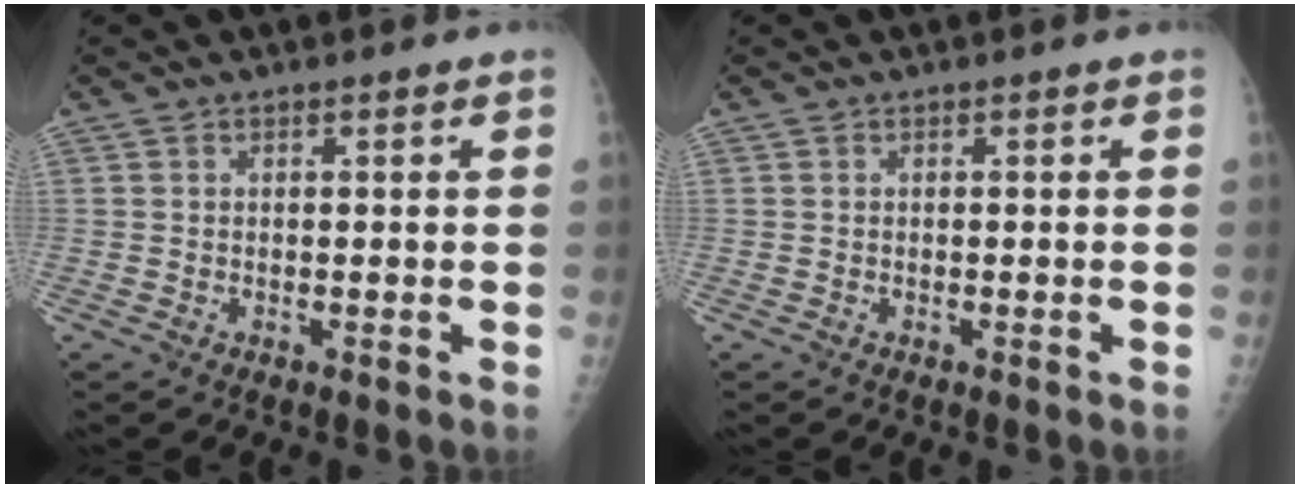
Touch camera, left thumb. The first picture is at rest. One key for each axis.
{"total": 0.0}